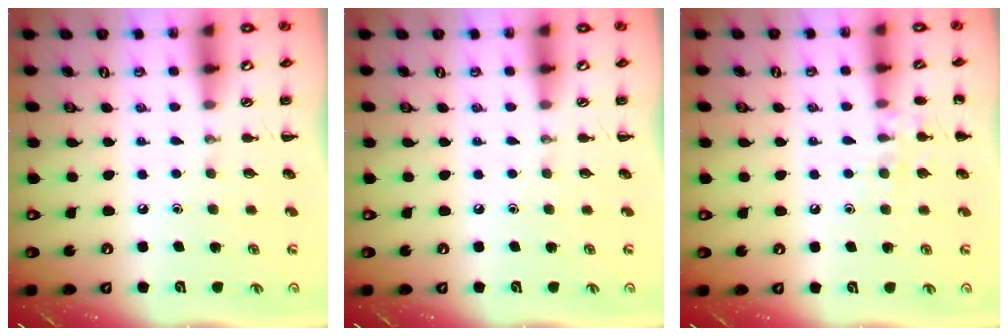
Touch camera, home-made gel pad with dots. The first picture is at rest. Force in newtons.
{"total": 0.0}
{"total": 7.5, "press": 7.4, "slide": 1.2}